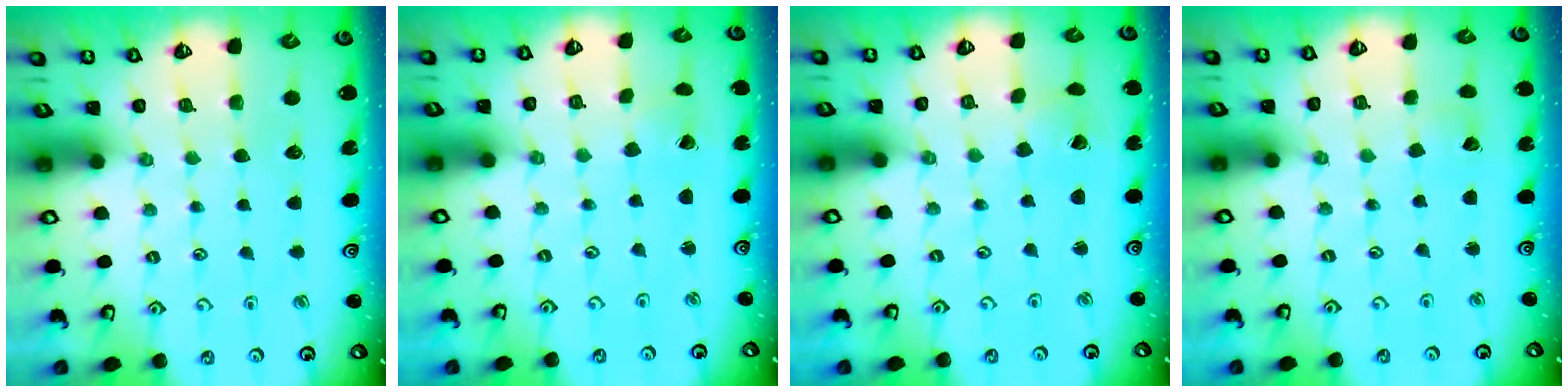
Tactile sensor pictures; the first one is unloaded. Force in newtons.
{"total": 0.0}
{"total": 0.9, "press": 0.9, "slide": 0.1}
{"total": 2.0, "press": 2.0, "slide": 0.2}